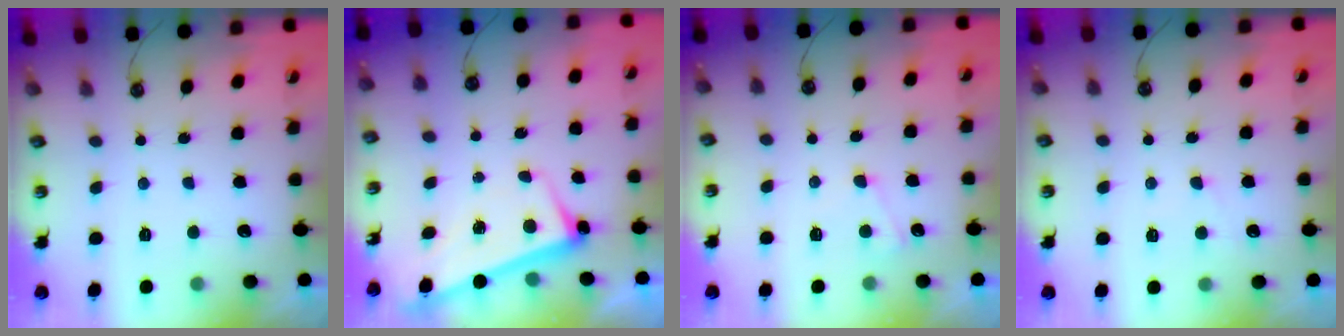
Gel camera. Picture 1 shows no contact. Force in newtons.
{"total": 2.5, "press": 2.4, "slide": 0.9}
{"total": 2.2, "press": 2.1, "slide": 0.6}
{"total": 2.2, "press": 2.1, "slide": 0.4}